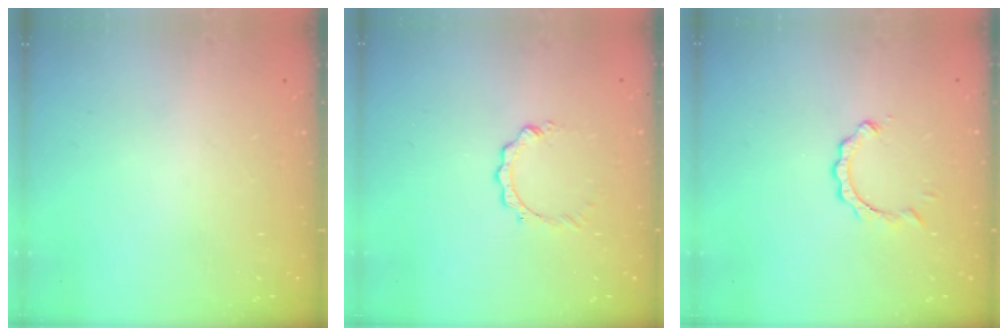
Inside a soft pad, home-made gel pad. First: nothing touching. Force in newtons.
{"total": 2.9, "press": 2.9, "slide": 0.3}
{"total": 2.0, "press": 2.0, "slide": 0.2}